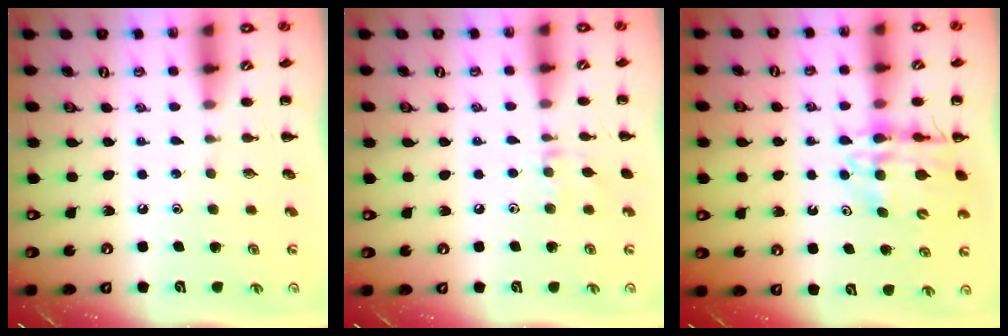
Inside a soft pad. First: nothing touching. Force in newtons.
{"total": 7.7, "press": 7.5, "slide": 1.6}
{"total": 12.1, "press": 11.6, "slide": 3.5}